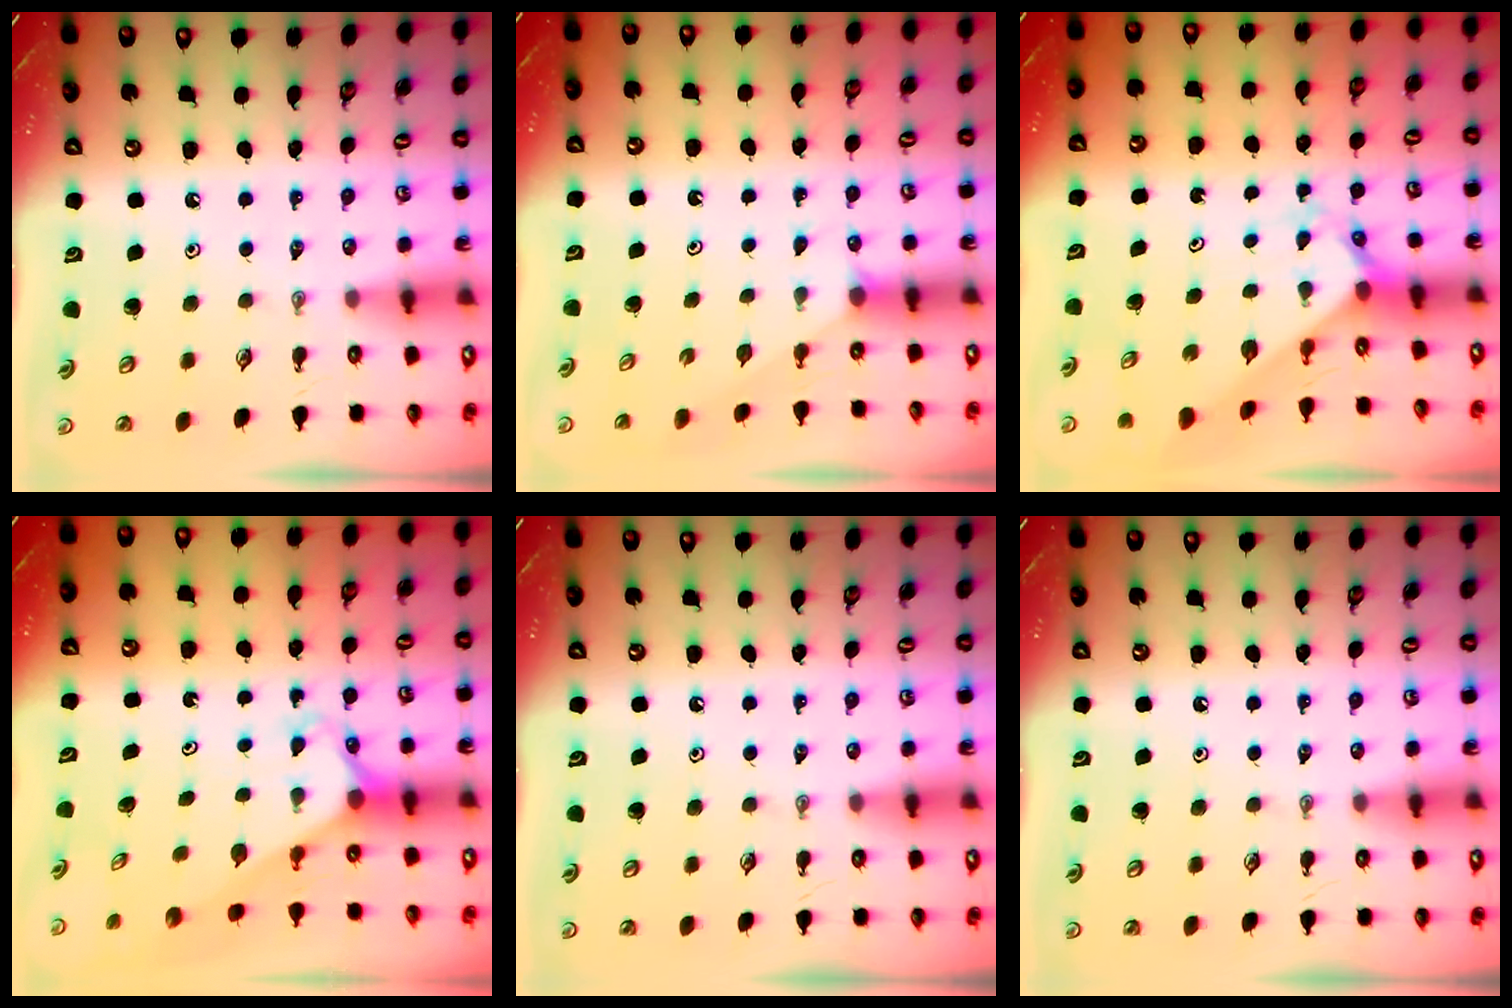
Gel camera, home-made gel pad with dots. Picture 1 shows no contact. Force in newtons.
{"total": 1.8, "press": 1.8, "slide": 0.2}
{"total": 2.2, "press": 2.2, "slide": 0.2}
{"total": 2.3, "press": 2.3, "slide": 0.2}
{"total": 0.0}
{"total": 0.0}